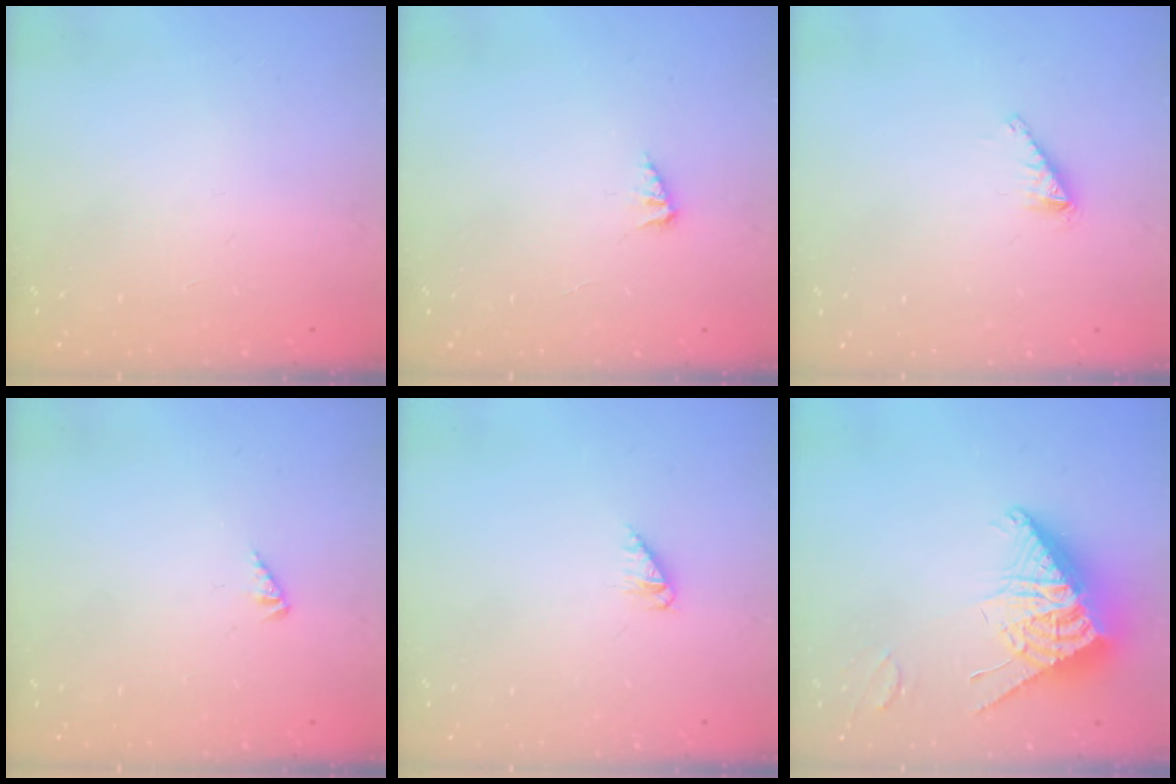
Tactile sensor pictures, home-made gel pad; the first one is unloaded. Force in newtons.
{"total": 2.5, "press": 2.5, "slide": 0.3}
{"total": 1.2, "press": 1.2, "slide": 0.1}
{"total": 0.7, "press": 0.7, "slide": 0.3}
{"total": 2.7, "press": 2.7, "slide": 0.4}
{"total": 11.7, "press": 11.7, "slide": 1.0}